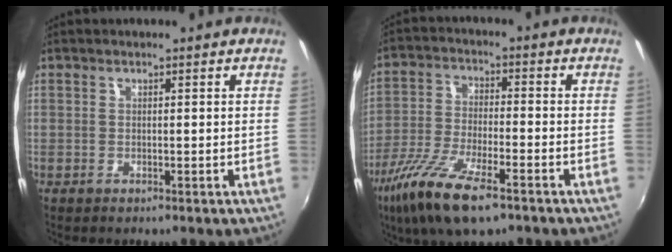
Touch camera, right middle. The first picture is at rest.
{"total": 14.0, "force": [-8.7, 3.9, 10.2], "torque": [-0.219, -0.036, -0.171]}